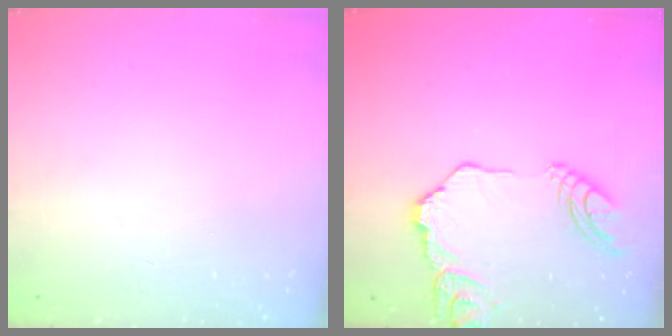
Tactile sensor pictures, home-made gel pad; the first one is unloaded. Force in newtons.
{"total": 13.7, "press": 13.7, "slide": 1.2}